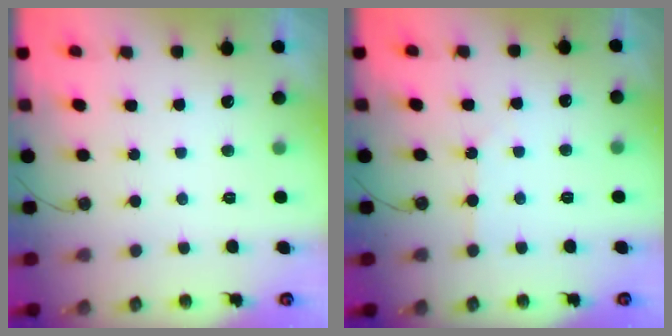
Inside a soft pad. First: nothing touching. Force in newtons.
{"total": 4.2, "press": 4.2, "slide": 0.6}